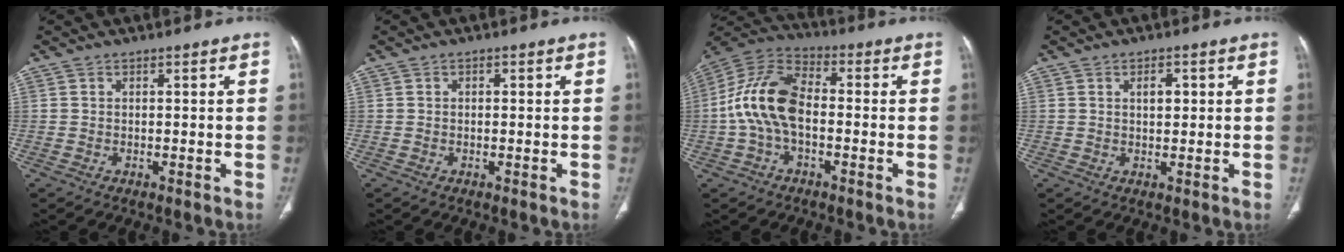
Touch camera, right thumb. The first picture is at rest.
{"total": 0.6, "force": [0.2, 0.4, 0.4], "torque": [-0.006, 0.003, 0.002]}
{"total": 13.2, "force": [-1.4, 7.6, 10.7], "torque": [-0.218, 0.037, -0.036]}
{"total": 2.7, "force": [0.8, 1.5, 2.1], "torque": [-0.026, -0.001, 0.013]}